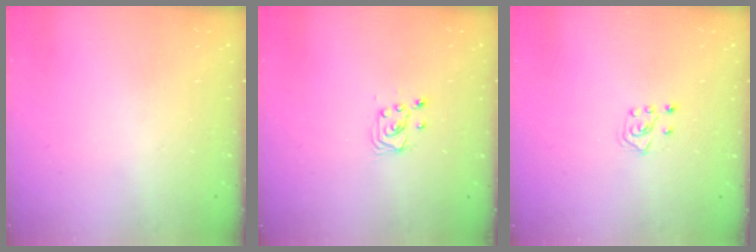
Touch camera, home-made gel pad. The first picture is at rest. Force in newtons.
{"total": 3.5, "press": 3.5, "slide": 0.4}
{"total": 4.6, "press": 4.5, "slide": 0.8}